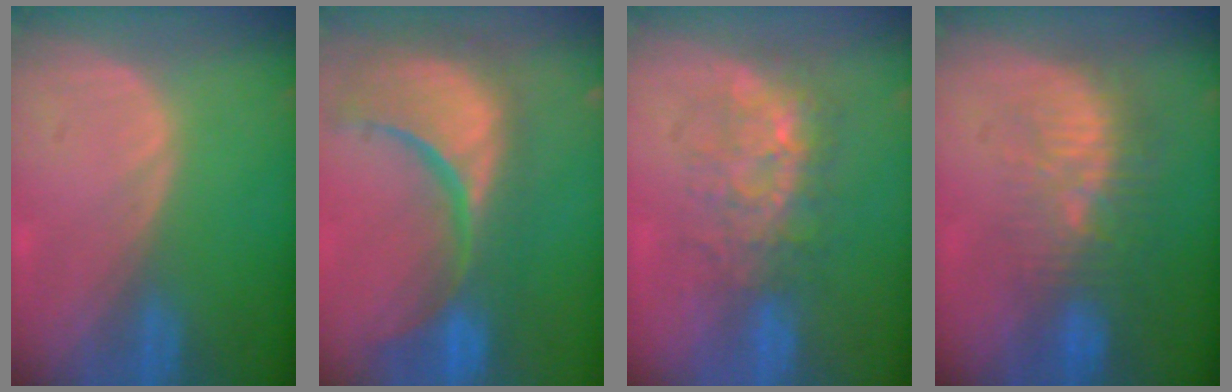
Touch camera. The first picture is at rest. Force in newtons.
{"total": 15.4, "press": 12.2, "slide": 9.4}
{"total": 7.6, "press": 7.1, "slide": 2.8}
{"total": 9.3, "press": 8.6, "slide": 3.7}